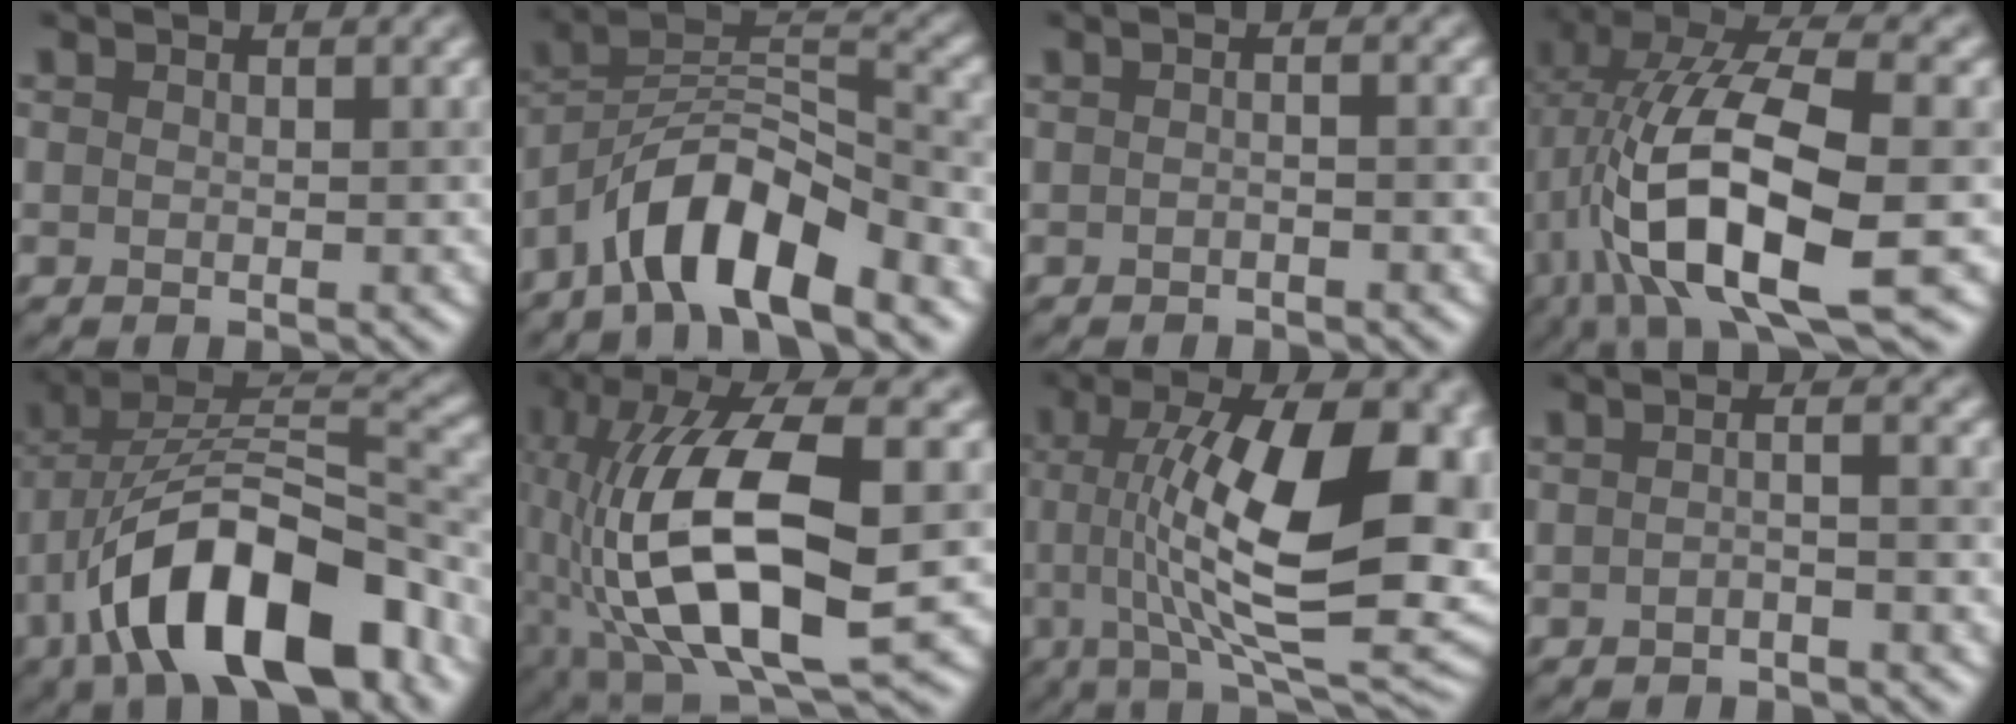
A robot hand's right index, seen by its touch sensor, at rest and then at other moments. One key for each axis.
{"total": 8.5, "fx": -5.4, "fy": 2.7, "fz": 6.0, "tx": -0.094, "ty": 0.020, "tz": -0.101}
{"total": 0.7, "fx": -0.5, "fy": 0.1, "fz": 0.5, "tx": -0.008, "ty": 0.002, "tz": -0.010}
{"total": 13.4, "fx": -2.1, "fy": 5.2, "fz": 12.1, "tx": -0.227, "ty": 0.005, "tz": -0.039}
{"total": 13.2, "fx": -6.4, "fy": 5.9, "fz": 9.9, "tx": -0.154, "ty": 0.010, "tz": -0.109}
{"total": 14.2, "fx": -1.8, "fy": 5.3, "fz": 13.0, "tx": -0.252, "ty": 0.012, "tz": -0.032}
{"total": 15.5, "fx": 1.4, "fy": 5.1, "fz": 14.5, "tx": -0.224, "ty": 0.011, "tz": 0.020}
{"total": 1.4, "fx": -0.7, "fy": 0.3, "fz": 1.2, "tx": -0.012, "ty": 0.003, "tz": -0.019}